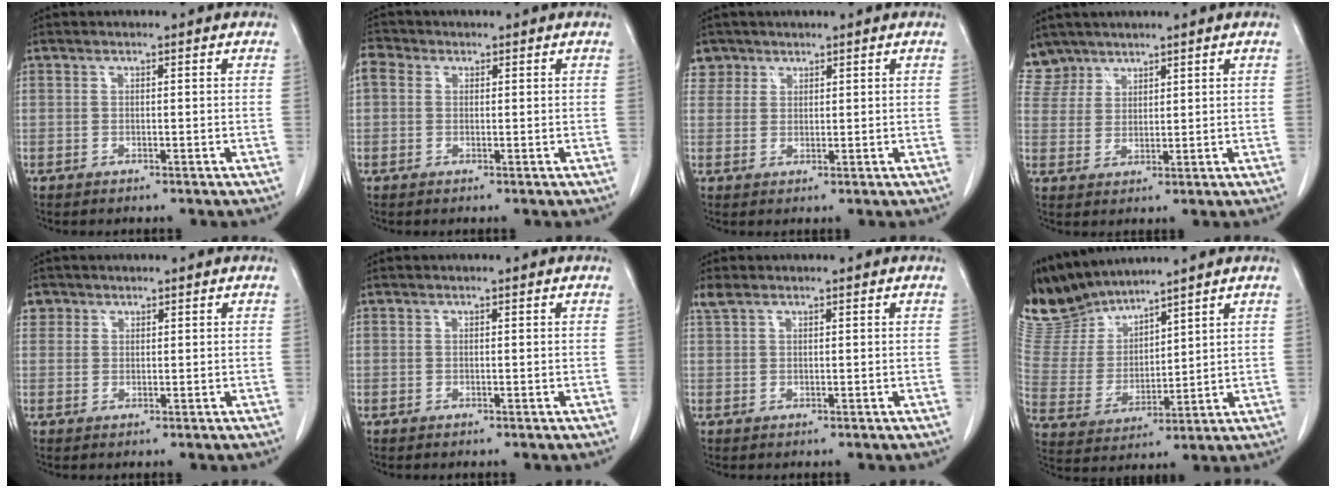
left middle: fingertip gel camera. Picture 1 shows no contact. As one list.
[{"total": 2.6, "force": [0.9, 2.1, 1.3], "torque": [-0.035, 0.017, 0.014]}, {"total": 2.9, "force": [2.0, 2.1, -0.4], "torque": [0.016, 0.004, 0.033]}, {"total": 5.2, "force": [4.5, 2.7, -0.5], "torque": [0.016, 0.003, 0.092]}, {"total": 2.1, "force": [1.1, 1.8, 0.1], "torque": [0.009, 0.006, 0.015]}, {"total": 0.0}, {"total": 1.5, "force": [1.2, 0.6, 0.7], "torque": [-0.023, 0.018, 0.030]}, {"total": 10.2, "force": [10.0, 1.5, 1.2], "torque": [-0.047, 0.001, 0.225]}]